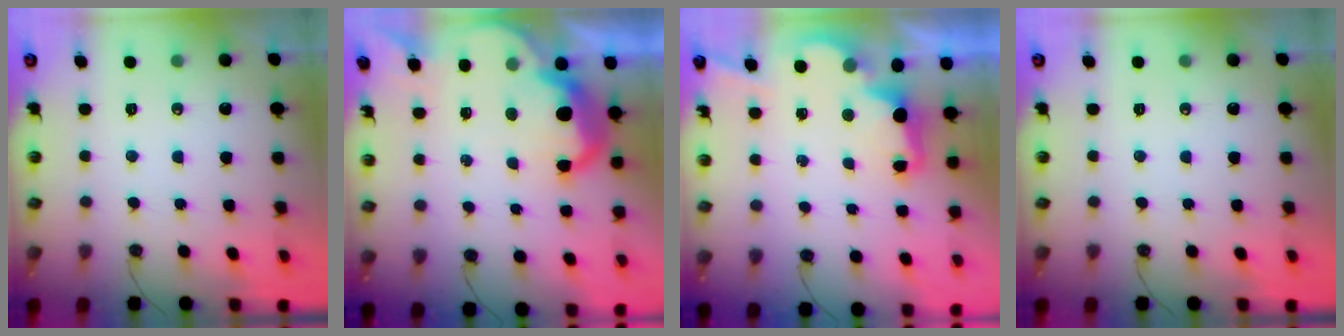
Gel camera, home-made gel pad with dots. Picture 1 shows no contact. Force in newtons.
{"total": 9.8, "press": 9.7, "slide": 0.7}
{"total": 2.7, "press": 2.5, "slide": 0.8}
{"total": 0.0}